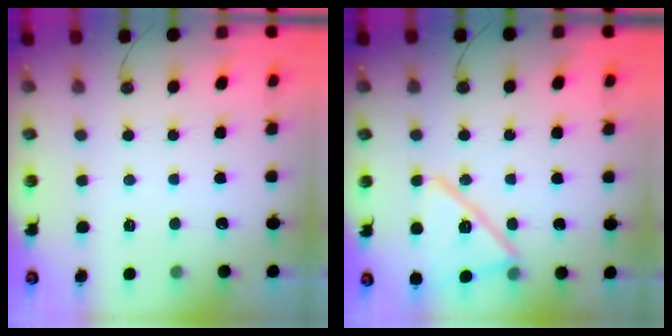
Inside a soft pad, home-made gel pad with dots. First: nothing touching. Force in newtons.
{"total": 15.6, "press": 15.6, "slide": 0.8}